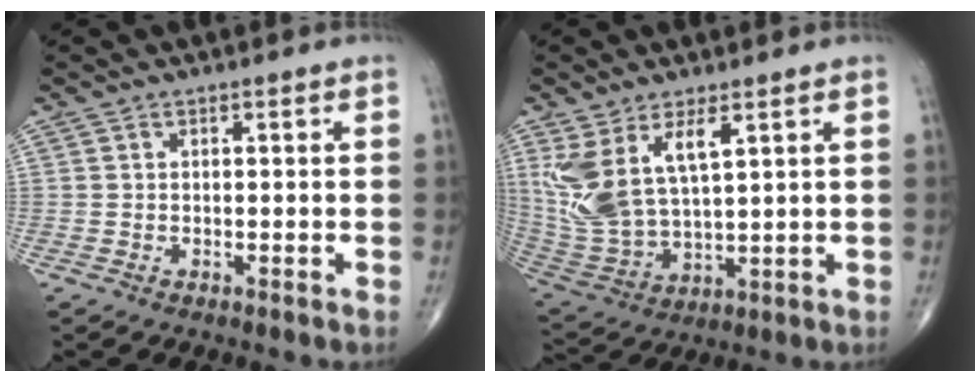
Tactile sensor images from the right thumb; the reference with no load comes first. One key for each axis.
{"total": 13.1, "fx": 5.4, "fy": 5.7, "fz": 10.5, "tx": -0.221, "ty": -0.026, "tz": 0.123}